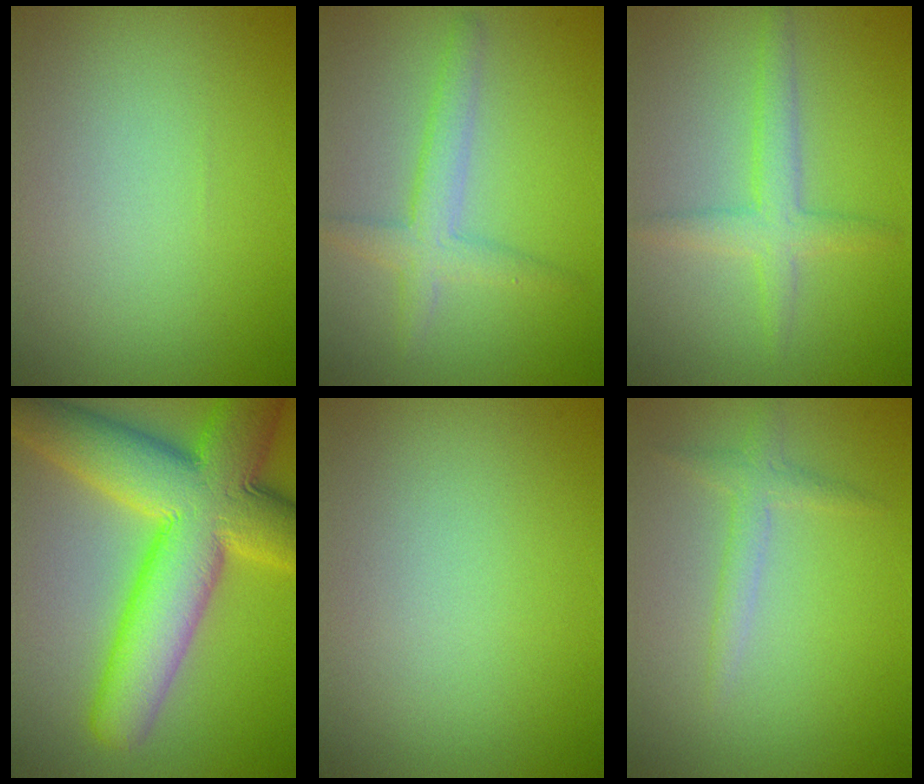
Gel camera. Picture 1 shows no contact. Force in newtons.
{"total": 2.8, "press": 2.8, "slide": 0.2}
{"total": 2.7, "press": 2.7, "slide": 0.2}
{"total": 13.1, "press": 13.1, "slide": 0.6}
{"total": 0.0}
{"total": 1.7, "press": 1.7, "slide": 0.1}